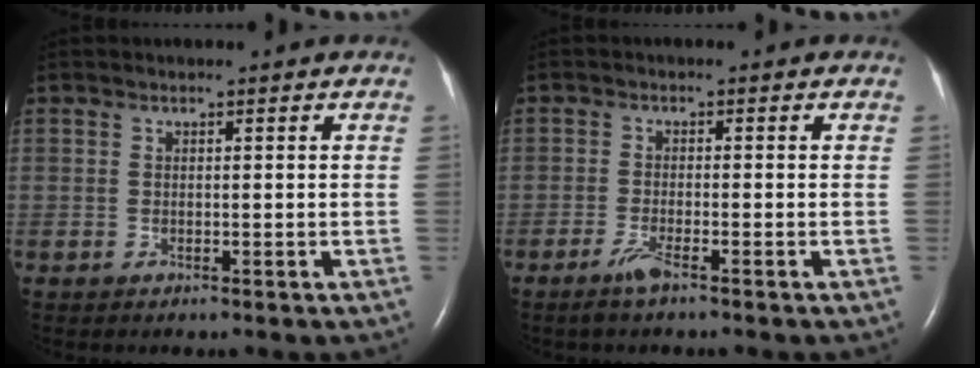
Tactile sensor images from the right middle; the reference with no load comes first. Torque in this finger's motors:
{"motor_torque": [0.56, -0.56, 0.07, 0.03]}